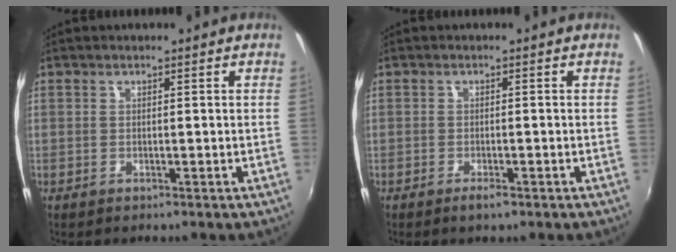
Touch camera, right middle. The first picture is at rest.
{"total": 1.7, "force": [-1.2, 0.4, 1.2], "torque": [-0.024, -0.003, -0.021]}